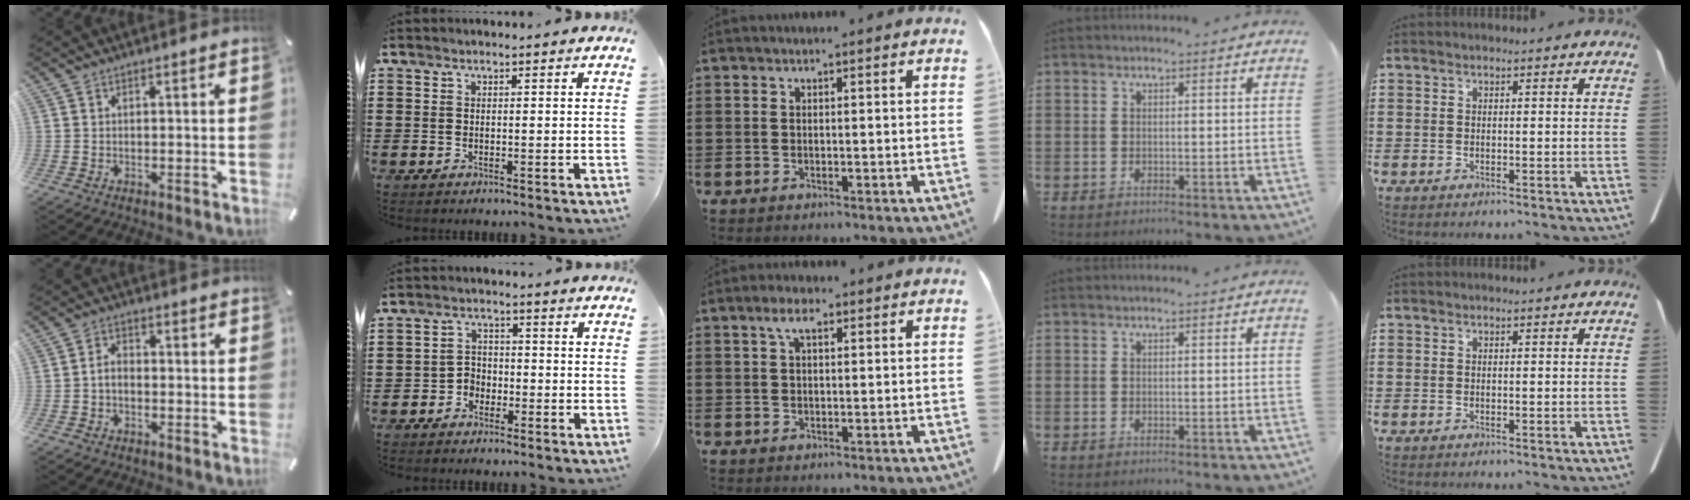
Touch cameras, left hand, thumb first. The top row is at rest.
{"thumb": {"total": 3.4, "force": [-1.1, 2.3, 2.3], "torque": [-0.044, 0.010, -0.020]}, "index": {"total": 2.8, "force": [-2.0, 1.9, 0.4], "torque": [-0.017, 0.007, -0.047]}, "middle": {"total": 3.8, "force": [1.9, 1.3, 3.0], "torque": [-0.066, 0.008, 0.031]}}